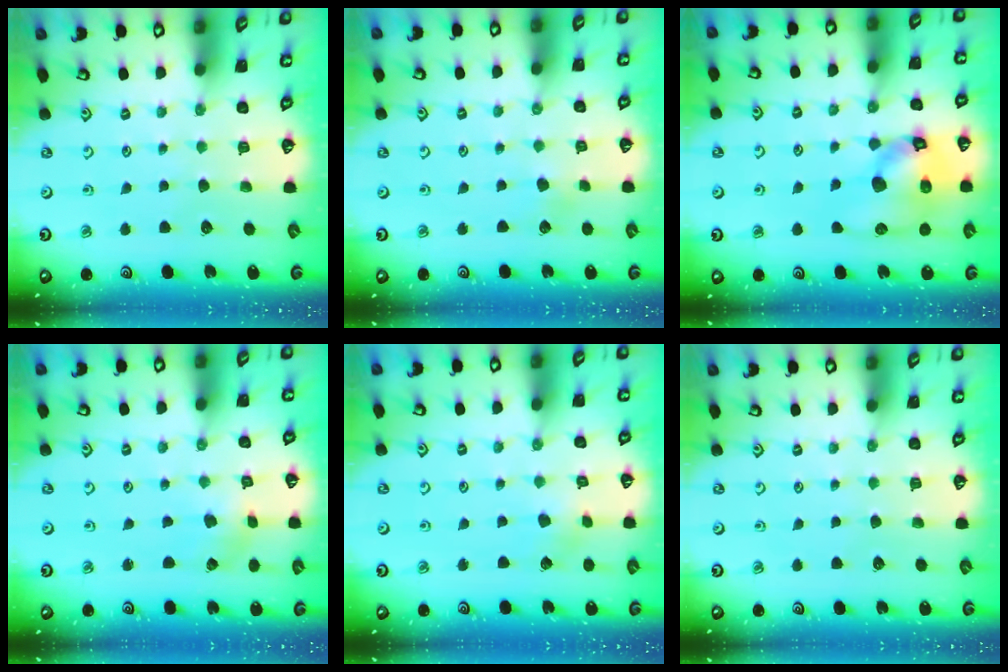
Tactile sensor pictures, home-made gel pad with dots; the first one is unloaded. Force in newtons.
{"total": 2.5, "press": 2.5, "slide": 0.2}
{"total": 15.4, "press": 15.2, "slide": 2.2}
{"total": 1.2, "press": 1.2, "slide": 0.2}
{"total": 2.7, "press": 2.7, "slide": 0.7}
{"total": 0.0}